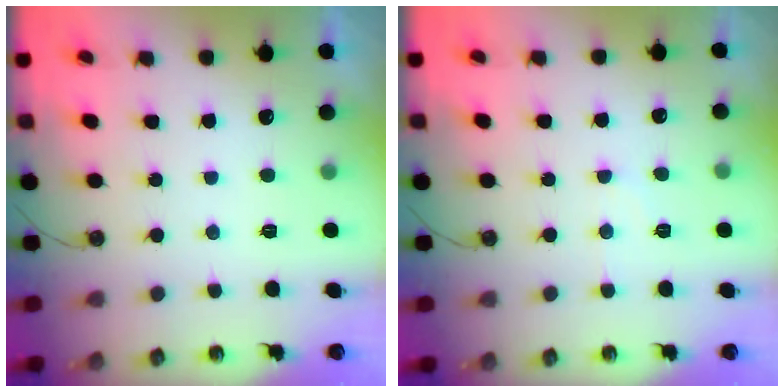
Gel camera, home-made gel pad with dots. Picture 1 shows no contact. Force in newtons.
{"total": 6.1, "press": 6.1, "slide": 0.9}